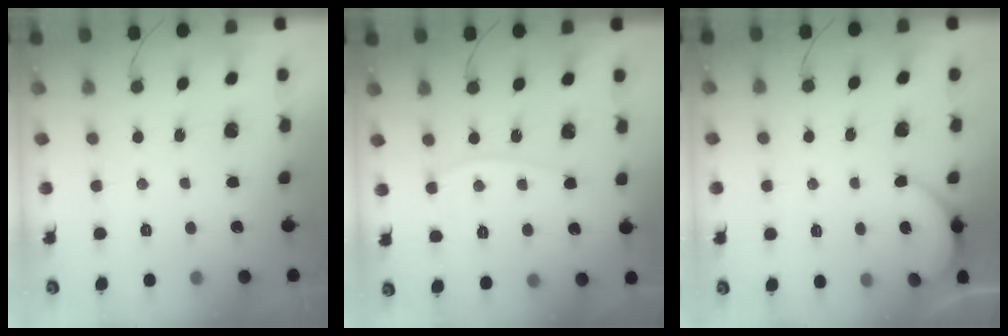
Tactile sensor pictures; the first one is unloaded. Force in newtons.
{"total": 6.6, "press": 6.5, "slide": 0.8}
{"total": 2.8, "press": 2.8, "slide": 0.3}